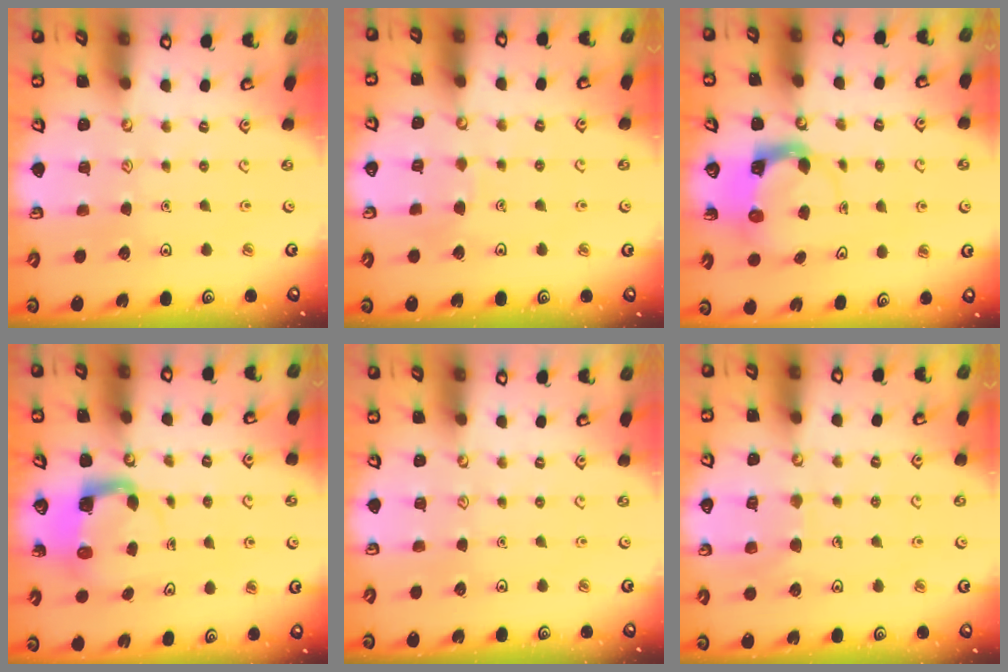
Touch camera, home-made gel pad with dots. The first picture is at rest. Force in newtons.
{"total": 3.6, "press": 3.5, "slide": 0.2}
{"total": 3.9, "press": 3.9, "slide": 0.5}
{"total": 3.9, "press": 3.9, "slide": 0.2}
{"total": 0.0}
{"total": 7.1, "press": 7.1, "slide": 0.5}